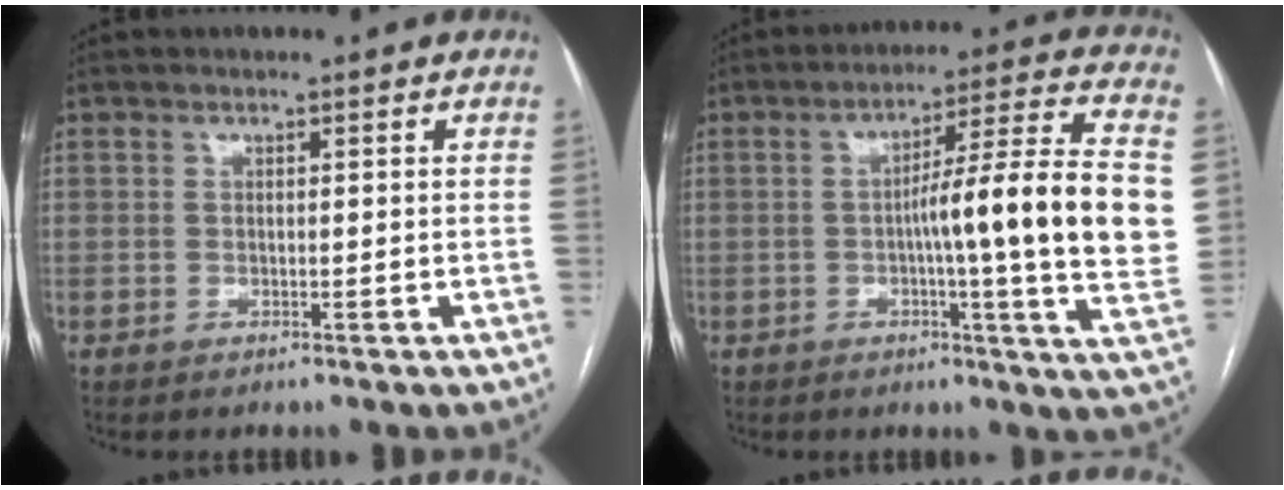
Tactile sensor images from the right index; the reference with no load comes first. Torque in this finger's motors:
{"motor_torque": [1.28, -0.02, 0.56, 0.14]}